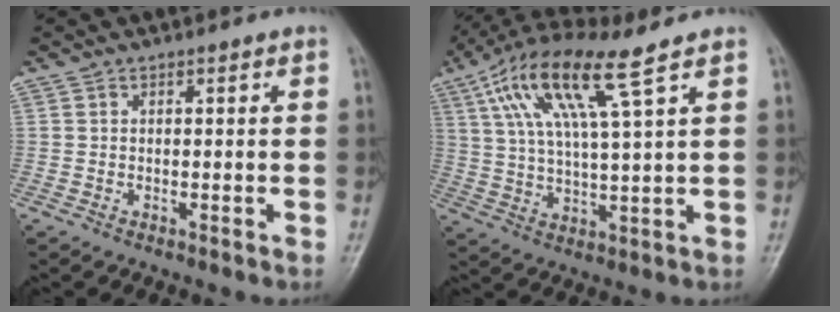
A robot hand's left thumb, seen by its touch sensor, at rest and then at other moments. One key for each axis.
{"total": 13.7, "fx": 6.8, "fy": 2.0, "fz": 11.8, "tx": -0.245, "ty": -0.003, "tz": 0.128}